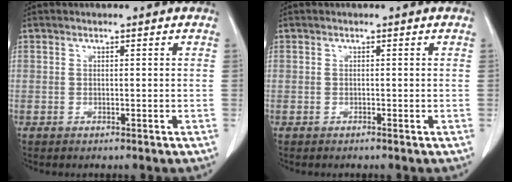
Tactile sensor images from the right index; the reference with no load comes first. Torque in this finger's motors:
{"motor_torque": [-0.09, 0.14, -0.03, -0.01]}